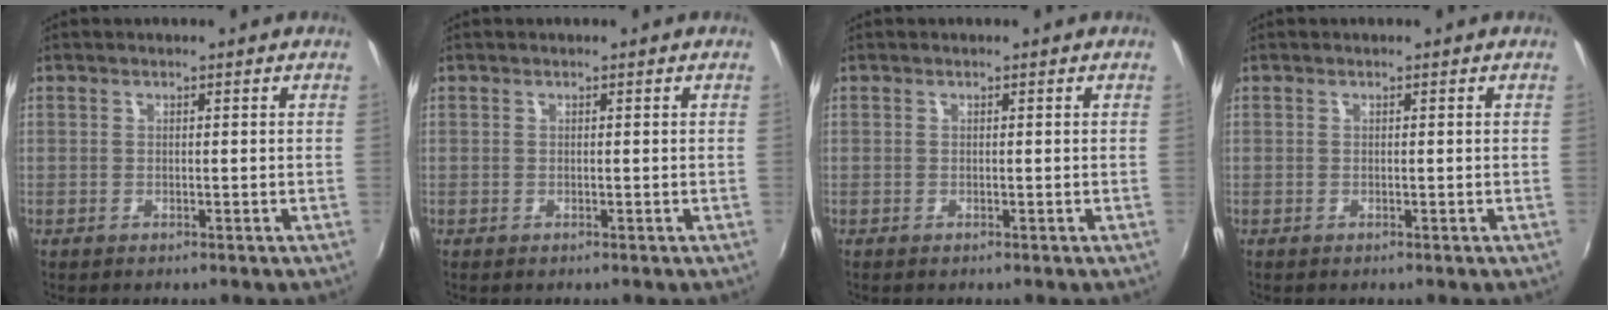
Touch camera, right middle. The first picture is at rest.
{"total": 0.0}
{"total": 0.0}
{"total": 0.0}